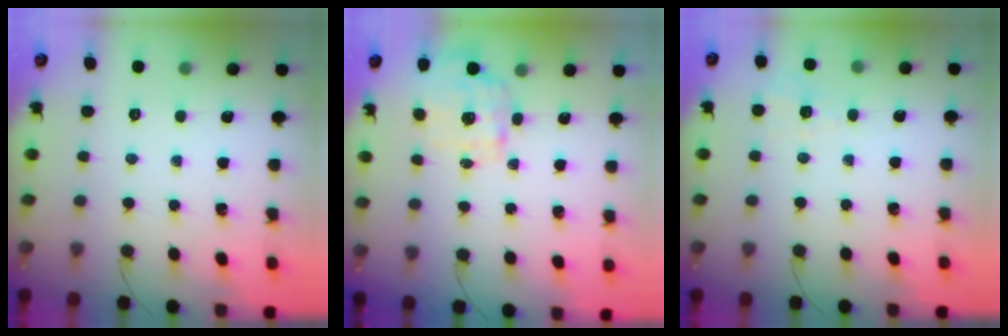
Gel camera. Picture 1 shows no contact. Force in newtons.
{"total": 2.6, "press": 2.3, "slide": 1.3}
{"total": 2.0, "press": 0.8, "slide": 1.8}